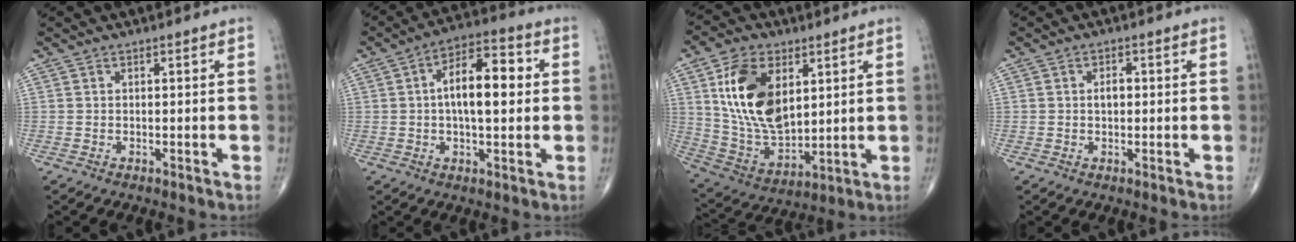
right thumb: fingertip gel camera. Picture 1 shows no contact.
{"total": 12.4, "force": [1.3, 5.6, 11.0], "torque": [-0.164, 0.021, 0.014]}
{"total": 17.6, "force": [5.2, 10.3, 13.3], "torque": [-0.230, -0.022, 0.109]}
{"total": 2.1, "force": [0.1, 1.3, 1.6], "torque": [-0.021, 0.004, 0.000]}